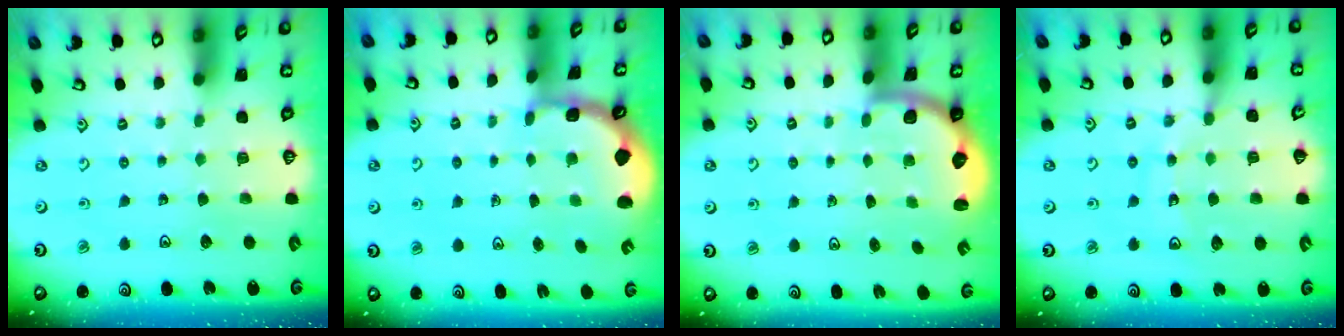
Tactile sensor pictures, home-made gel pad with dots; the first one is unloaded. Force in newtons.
{"total": 1.7, "press": 1.6, "slide": 0.5}
{"total": 2.3, "press": 1.9, "slide": 1.3}
{"total": 12.8, "press": 12.6, "slide": 2.4}